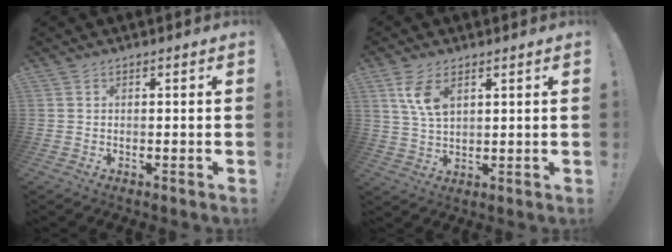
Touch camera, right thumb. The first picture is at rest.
{"total": 7.7, "force": [3.7, 3.9, 5.5], "torque": [-0.099, -0.016, 0.066]}